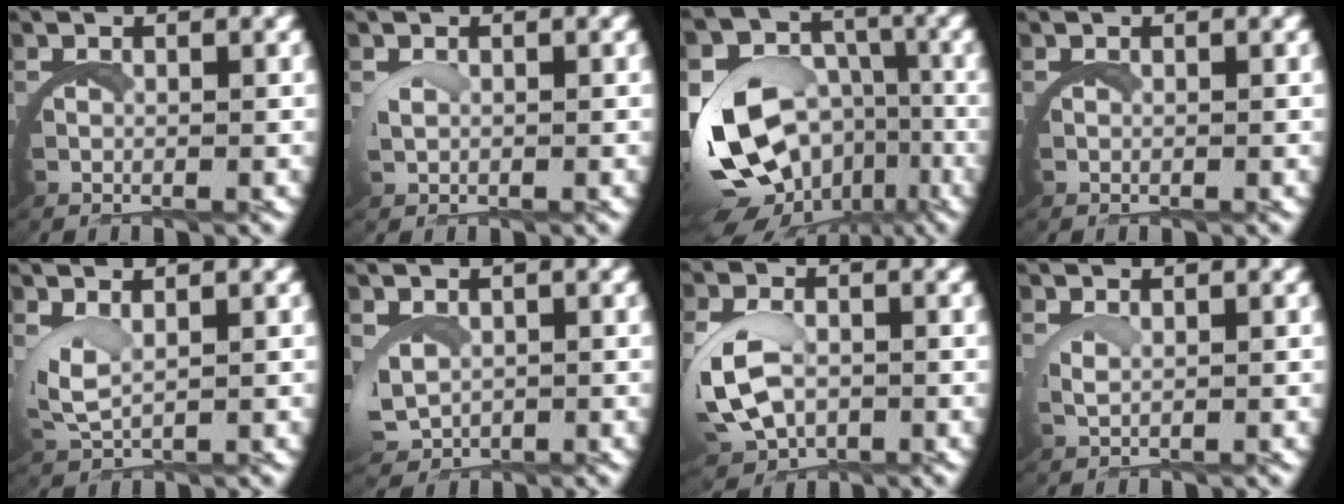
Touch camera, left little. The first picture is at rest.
{"total": 0.9, "force": [0.8, -0.1, 0.3], "torque": [-0.025, -0.006, 0.019]}
{"total": 11.3, "force": [-2.4, 9.0, 6.3], "torque": [-0.155, -0.050, -0.027]}
{"total": 0.0}
{"total": 2.4, "force": [1.5, 0.8, 1.6], "torque": [-0.059, -0.009, 0.037]}
{"total": 2.2, "force": [1.0, 1.5, 1.3], "torque": [-0.059, -0.017, 0.028]}
{"total": 4.7, "force": [0.3, 3.4, 3.2], "torque": [-0.105, -0.017, 0.015]}
{"total": 1.3, "force": [1.2, -0.4, 0.5], "torque": [-0.019, -0.002, 0.024]}